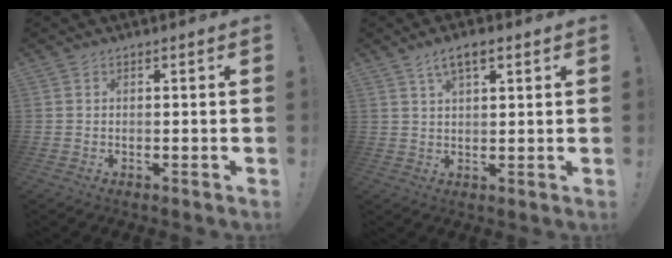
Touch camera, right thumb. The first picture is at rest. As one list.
[{"total": 5.4, "force": [3.0, 2.0, 4.0], "torque": [-0.066, -0.006, 0.052]}]